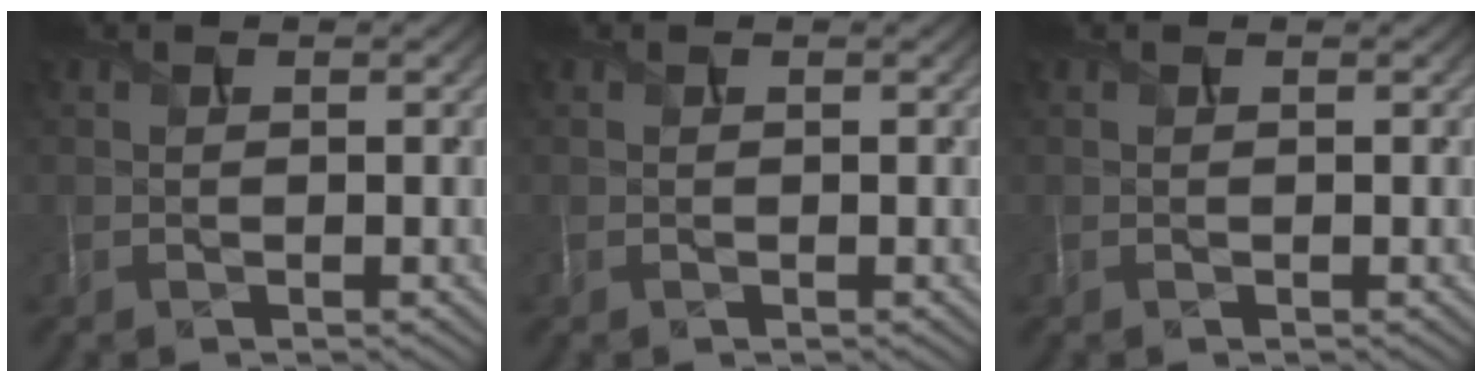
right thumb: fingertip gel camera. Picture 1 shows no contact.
{"total": 0.0}
{"total": 0.0}